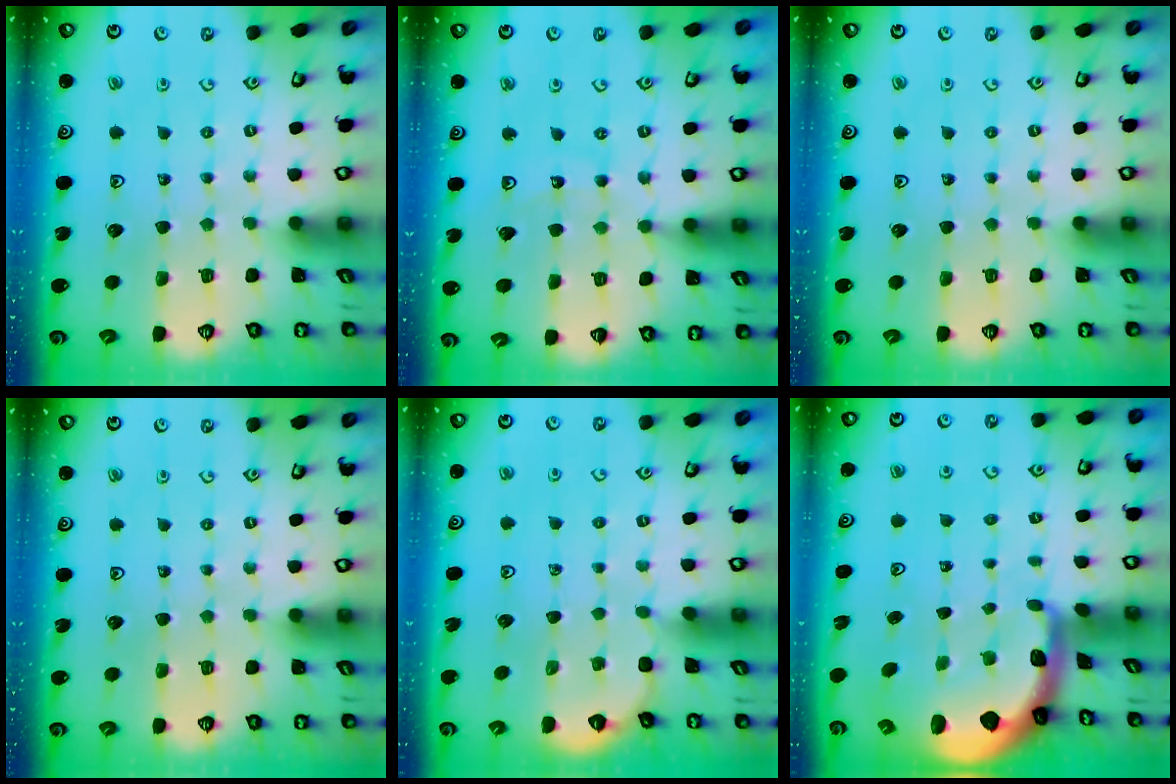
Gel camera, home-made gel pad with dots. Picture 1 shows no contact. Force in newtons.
{"total": 11.0, "press": 10.6, "slide": 3.2}
{"total": 0.0}
{"total": 0.0}
{"total": 3.1, "press": 3.1, "slide": 0.2}
{"total": 2.9, "press": 2.9, "slide": 0.5}